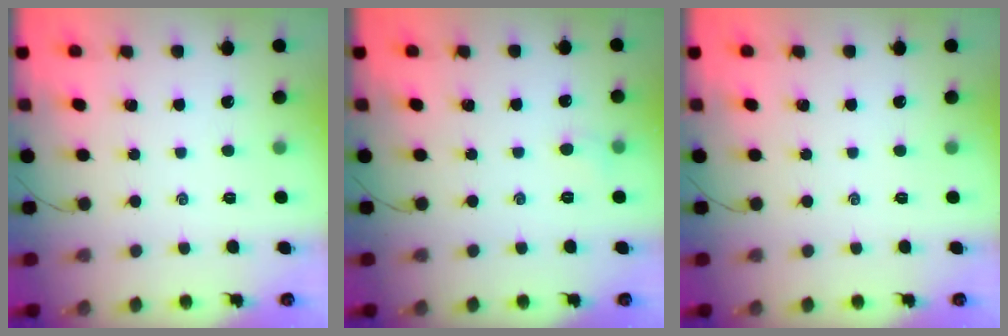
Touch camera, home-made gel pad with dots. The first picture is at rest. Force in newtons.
{"total": 3.8, "press": 3.6, "slide": 1.2}
{"total": 0.0}